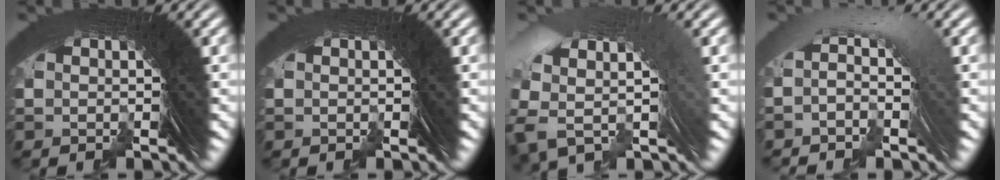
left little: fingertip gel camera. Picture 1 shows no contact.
{"total": 0.0}
{"total": 4.1, "force": [0.2, 1.9, 3.7], "torque": [-0.069, 0.010, 0.010]}
{"total": 3.4, "force": [0.1, 1.4, 3.1], "torque": [-0.032, 0.027, -0.012]}